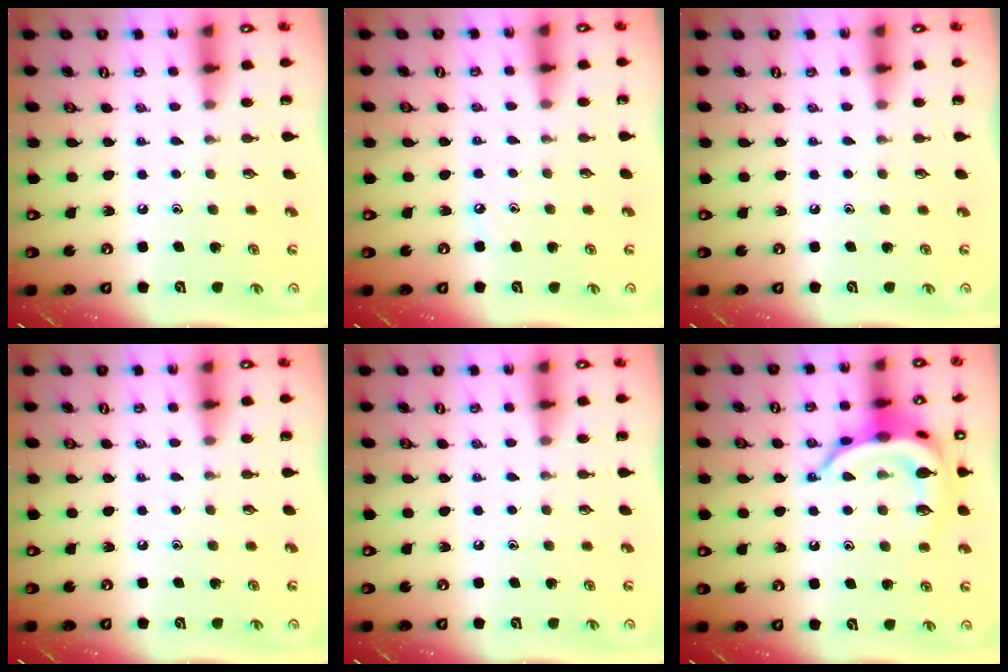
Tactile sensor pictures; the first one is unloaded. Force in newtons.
{"total": 2.4, "press": 2.4, "slide": 0.3}
{"total": 0.0}
{"total": 0.0}
{"total": 0.0}
{"total": 18.7, "press": 18.7, "slide": 0.3}